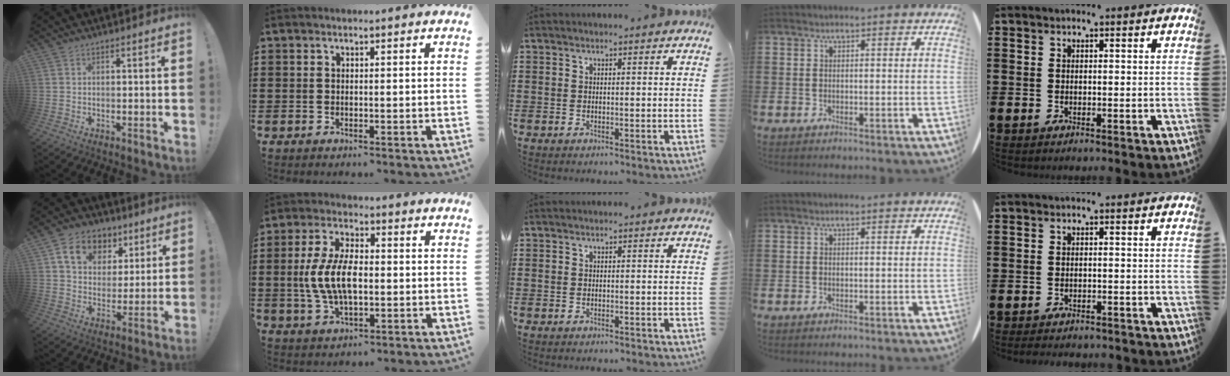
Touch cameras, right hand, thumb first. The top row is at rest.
{"thumb": {"total": 13.1, "force": [6.6, 9.7, 5.9], "torque": [-0.084, -0.025, 0.126]}, "index": {"total": 8.7, "force": [-0.6, 4.3, 7.6], "torque": [-0.171, 0.001, -0.018]}, "little": {"total": 1.3, "force": [-1.3, 0.1, 0.0], "torque": [-0.005, 0.001, -0.028]}}